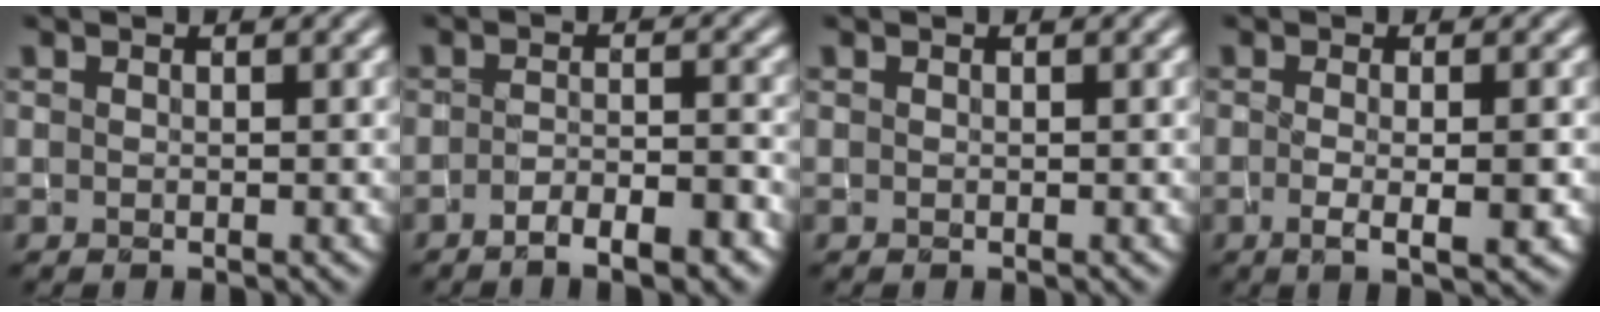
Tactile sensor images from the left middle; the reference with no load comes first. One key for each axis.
{"total": 4.0, "fx": -2.6, "fy": 1.0, "fz": 2.9, "tx": -0.048, "ty": 0.002, "tz": -0.043}
{"total": 0.0}
{"total": 3.5, "fx": -0.6, "fy": 1.0, "fz": 3.4, "tx": -0.053, "ty": -0.010, "tz": -0.007}